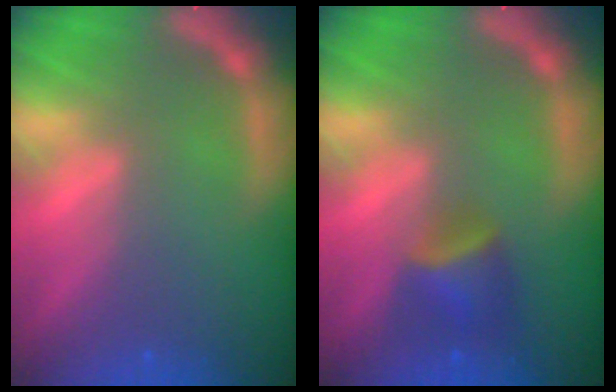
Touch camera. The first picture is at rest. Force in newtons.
{"total": 3.4}